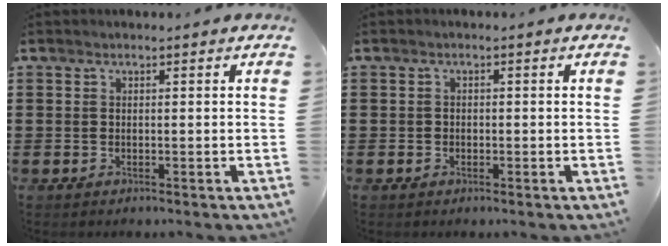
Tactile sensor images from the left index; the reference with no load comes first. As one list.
[{"total": 0.8, "force": [-0.3, 0.7, 0.2], "torque": [-0.007, 0.003, -0.007]}]